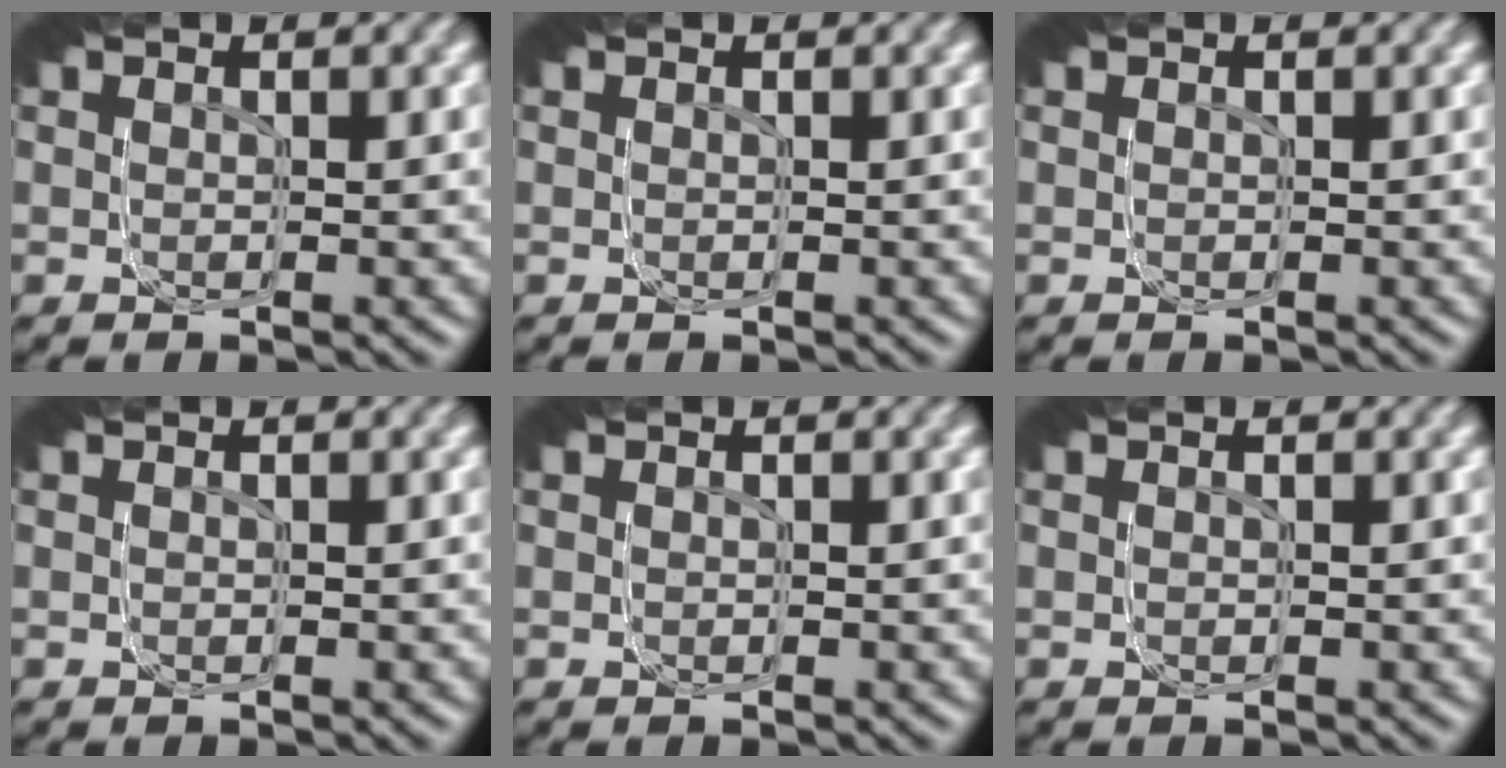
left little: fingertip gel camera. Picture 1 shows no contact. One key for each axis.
{"total": 0.0}
{"total": 0.0}
{"total": 0.0}
{"total": 0.0}
{"total": 0.0}